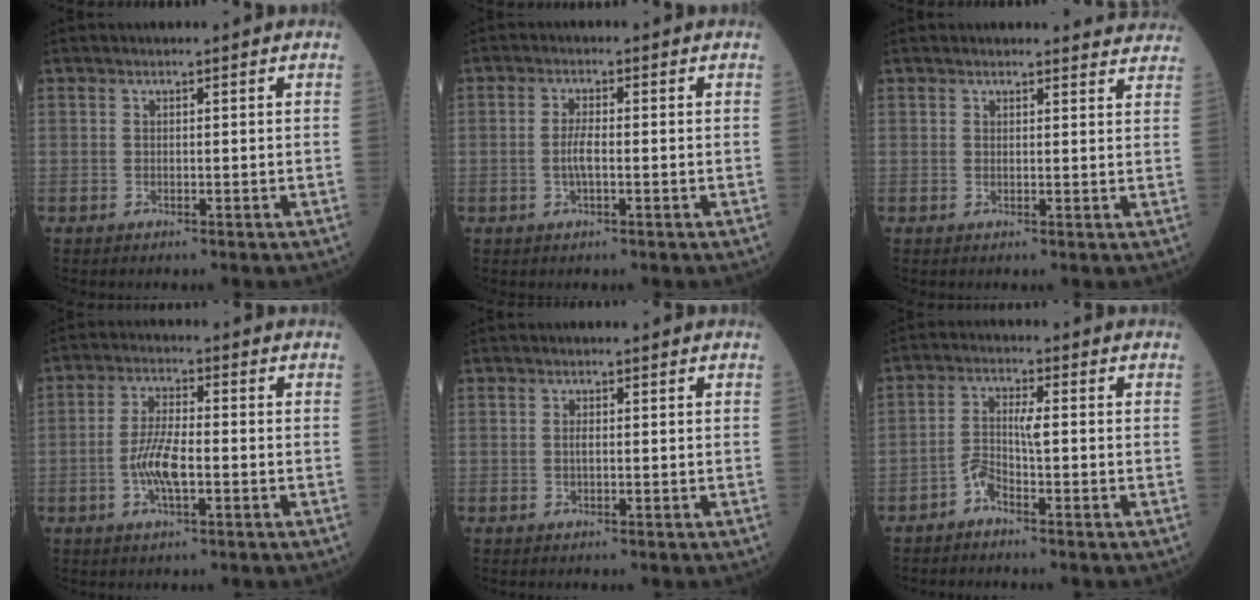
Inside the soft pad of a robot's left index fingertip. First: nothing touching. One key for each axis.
{"total": 2.7, "fx": -0.6, "fy": 0.6, "fz": 2.6, "tx": -0.057, "ty": 0.001, "tz": -0.012}
{"total": 4.2, "fx": 4.1, "fy": 0.6, "fz": -0.1, "tx": 0.006, "ty": -0.012, "tz": 0.023}
{"total": 6.1, "fx": -1.7, "fy": 1.5, "fz": 5.7, "tx": -0.121, "ty": 0.002, "tz": -0.034}
{"total": 0.7, "fx": -0.1, "fy": 0.3, "fz": 0.7, "tx": -0.016, "ty": 0.000, "tz": -0.001}
{"total": 3.5, "fx": -1.8, "fy": 0.7, "fz": 3.0, "tx": -0.063, "ty": 0.010, "tz": -0.033}